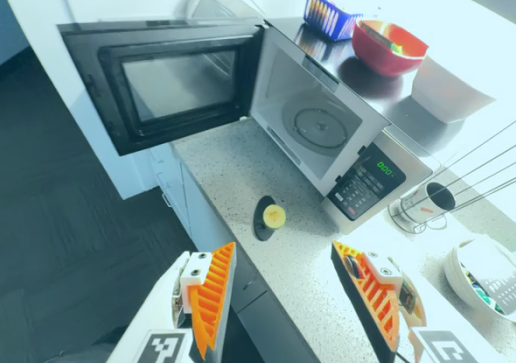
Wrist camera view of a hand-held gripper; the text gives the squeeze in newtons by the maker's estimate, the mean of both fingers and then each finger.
{"total": 0.0}